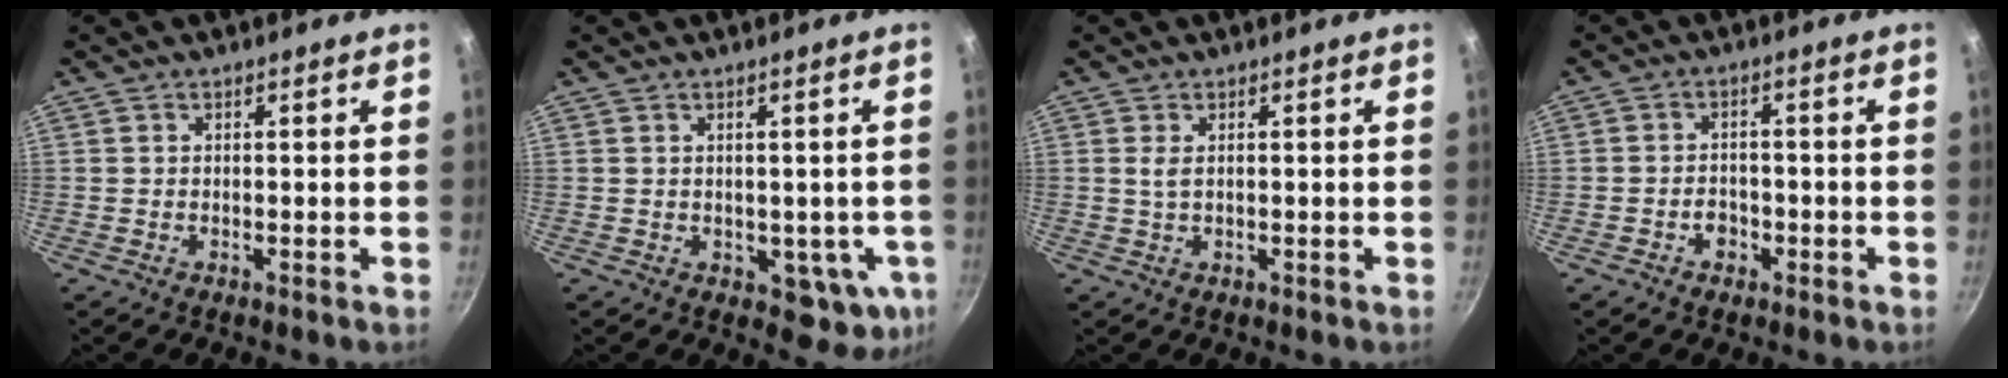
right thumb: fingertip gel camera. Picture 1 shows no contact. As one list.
[{"total": 7.2, "force": [-0.8, 4.4, 5.6], "torque": [-0.038, 0.000, -0.001]}, {"total": 1.7, "force": [0.4, 0.7, 1.4], "torque": [-0.029, -0.003, 0.010]}, {"total": 3.2, "force": [-1.5, 2.4, 1.5], "torque": [-0.009, 0.017, -0.022]}]